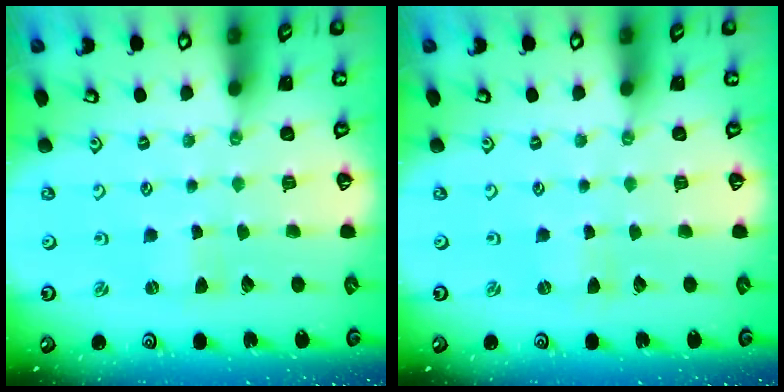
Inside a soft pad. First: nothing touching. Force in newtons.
{"total": 0.0}